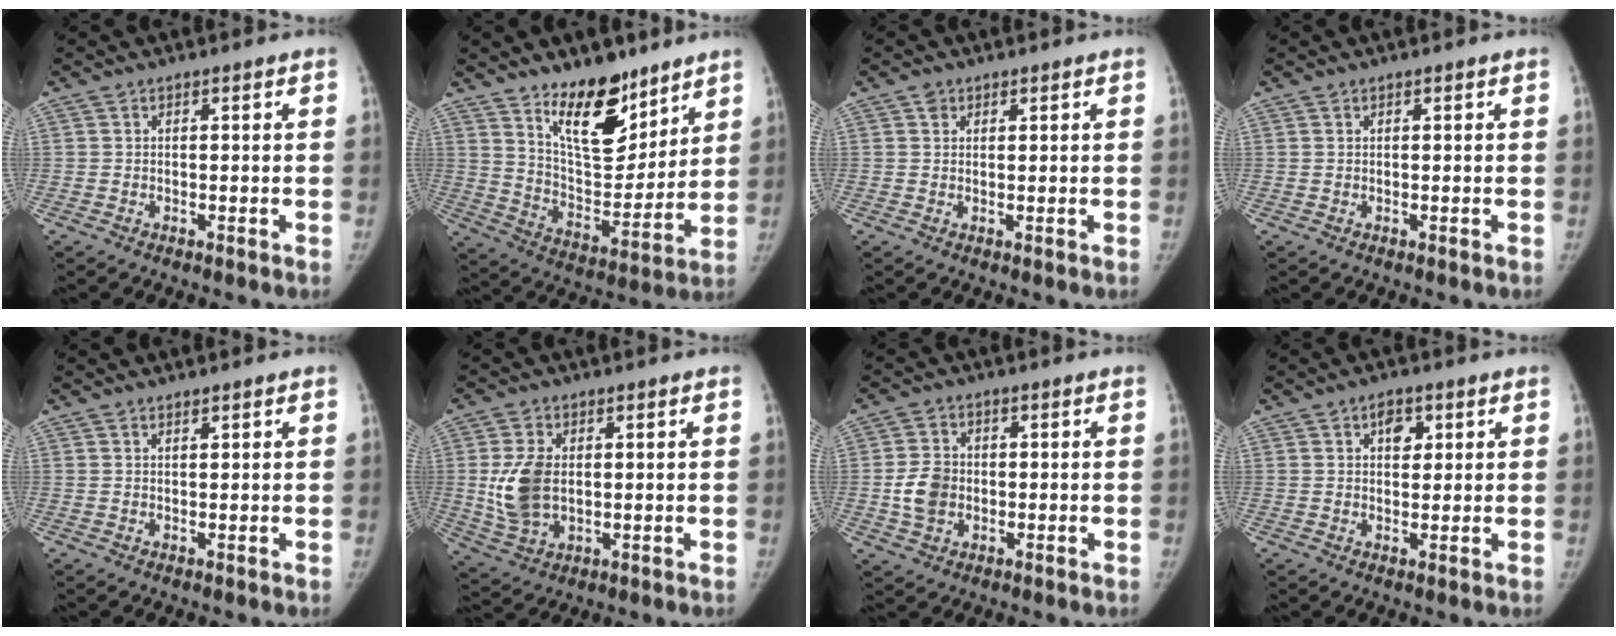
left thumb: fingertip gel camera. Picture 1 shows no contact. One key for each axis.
{"total": 15.6, "fx": 10.8, "fy": 7.0, "fz": 8.9, "tx": -0.092, "ty": -0.090, "tz": 0.190}
{"total": 1.5, "fx": 0.8, "fy": 1.2, "fz": 0.4, "tx": 0.005, "ty": -0.003, "tz": 0.011}
{"total": 0.0}
{"total": 0.7, "fx": 0.6, "fy": 0.2, "fz": 0.3, "tx": -0.004, "ty": -0.004, "tz": 0.012}
{"total": 9.6, "fx": 0.7, "fy": 6.3, "fz": 7.2, "tx": -0.136, "ty": -0.006, "tz": 0.025}
{"total": 6.3, "fx": -0.7, "fy": 5.1, "fz": 3.7, "tx": -0.056, "ty": 0.005, "tz": -0.013}
{"total": 4.0, "fx": 1.7, "fy": 2.6, "fz": 2.5, "tx": -0.018, "ty": -0.005, "tz": 0.023}